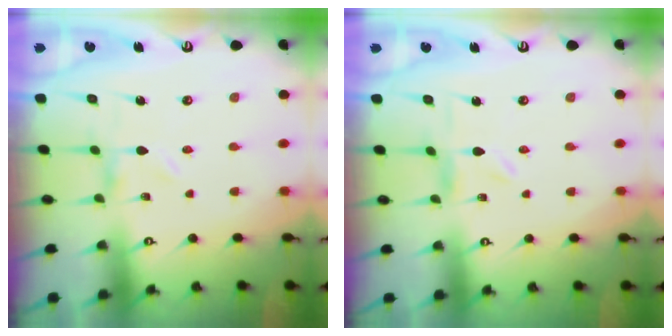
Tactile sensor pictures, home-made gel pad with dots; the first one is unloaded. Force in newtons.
{"total": 0.8, "press": 0.8, "slide": 0.2}